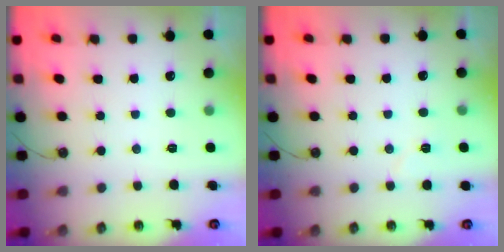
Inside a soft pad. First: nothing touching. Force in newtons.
{"total": 5.0, "press": 4.4, "slide": 2.3}